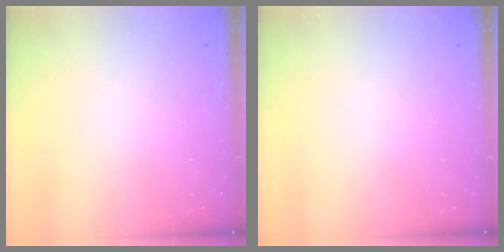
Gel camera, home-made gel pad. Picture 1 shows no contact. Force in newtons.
{"total": 0.0}